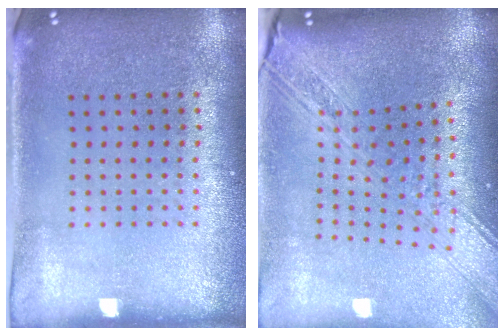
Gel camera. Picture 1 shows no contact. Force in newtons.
{"total": 3.2, "press": 2.4, "slide": 2.1}